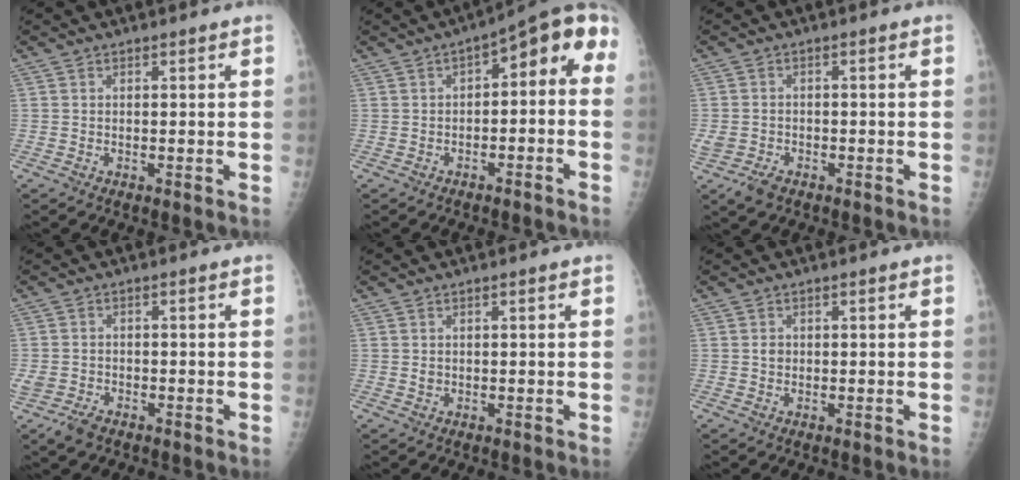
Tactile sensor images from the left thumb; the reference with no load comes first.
{"total": 9.0, "force": [-1.0, 4.8, 7.5], "torque": [-0.067, 0.050, -0.023]}
{"total": 5.9, "force": [-3.8, 3.6, 2.8], "torque": [-0.062, 0.009, -0.061]}
{"total": 5.3, "force": [-3.8, 2.8, 2.4], "torque": [-0.054, 0.006, -0.065]}
{"total": 0.9, "force": [0.2, 0.6, 0.6], "torque": [-0.005, 0.000, 0.007]}
{"total": 0.9, "force": [-0.1, 0.9, 0.3], "torque": [-0.002, 0.002, -0.001]}